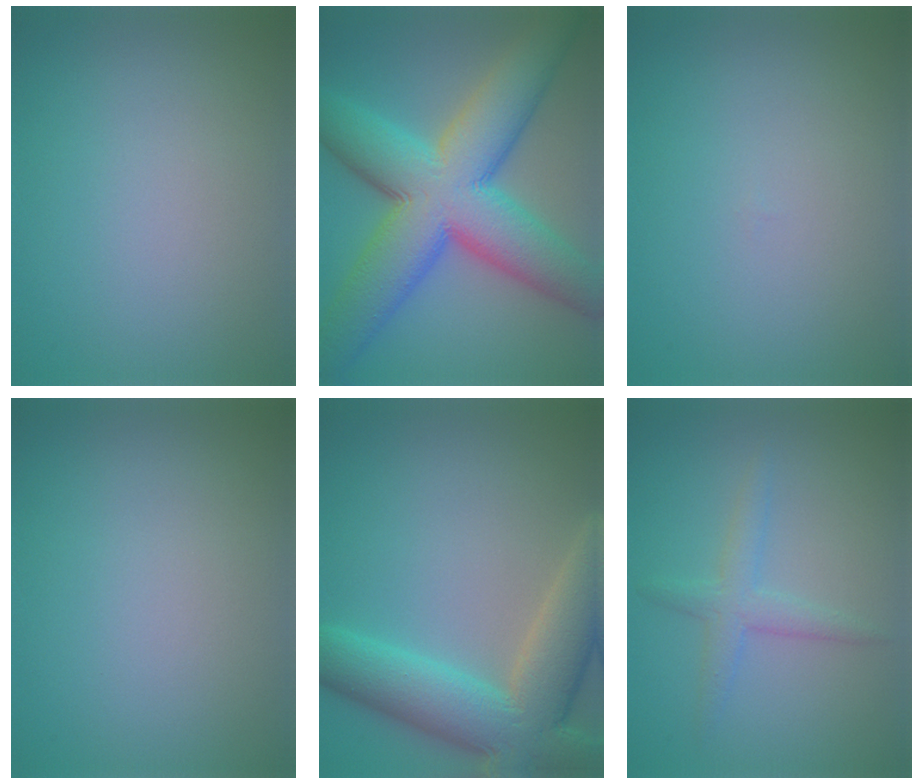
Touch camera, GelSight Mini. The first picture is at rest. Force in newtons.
{"total": 14.2, "press": 14.2, "slide": 0.3}
{"total": 0.0}
{"total": 0.0}
{"total": 10.5, "press": 10.4, "slide": 1.0}
{"total": 2.2, "press": 2.2, "slide": 0.2}